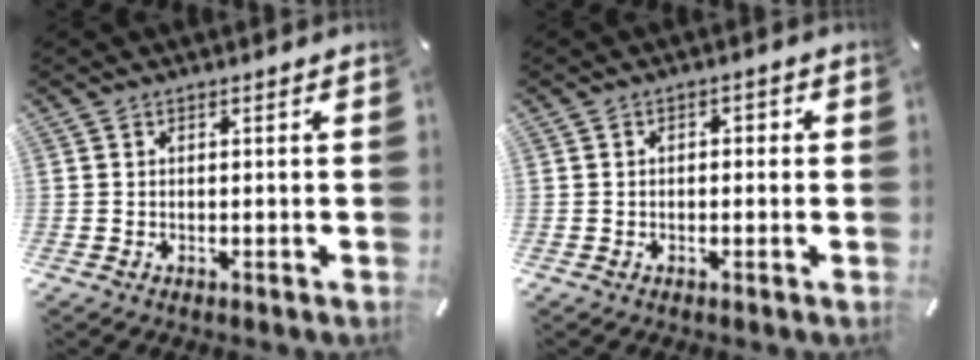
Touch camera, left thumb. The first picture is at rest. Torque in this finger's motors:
{"motor_torque": [0.02, 0.06, -0.15, -0.14, 0.00]}